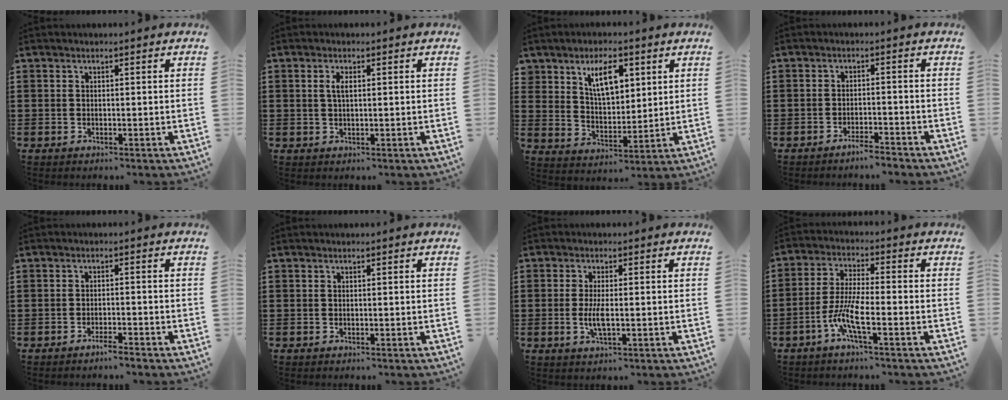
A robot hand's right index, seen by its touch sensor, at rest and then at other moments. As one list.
[{"total": 2.0, "force": [0.4, 0.8, 1.8], "torque": [-0.037, 0.005, 0.005]}, {"total": 7.5, "force": [3.8, 3.9, 5.1], "torque": [-0.102, 0.006, 0.066]}, {"total": 2.6, "force": [-2.5, 0.1, 0.8], "torque": [-0.015, 0.001, -0.049]}, {"total": 2.0, "force": [-1.8, 0.0, 0.9], "torque": [-0.017, -0.001, -0.033]}, {"total": 0.0}, {"total": 3.6, "force": [-0.6, 0.8, 3.5], "torque": [-0.083, -0.010, -0.017]}, {"total": 7.1, "force": [-3.4, 1.1, 6.2], "torque": [-0.144, -0.016, -0.070]}]